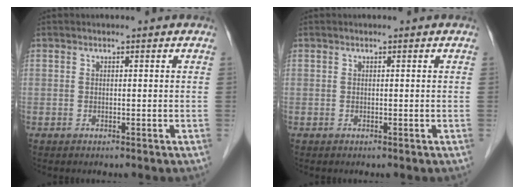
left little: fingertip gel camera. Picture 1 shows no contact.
{"total": 0.0}